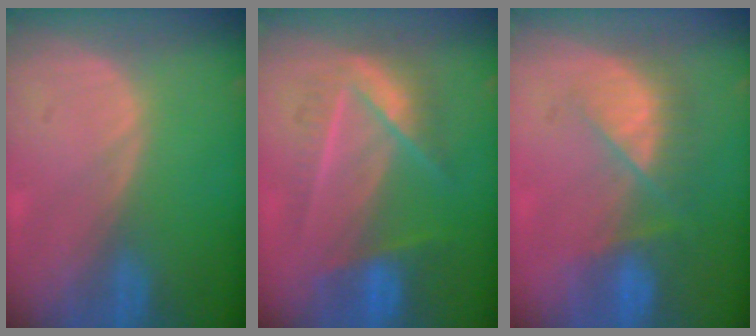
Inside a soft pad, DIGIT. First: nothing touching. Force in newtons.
{"total": 7.1, "press": 7.1, "slide": 0.2}
{"total": 7.5, "press": 6.8, "slide": 3.2}